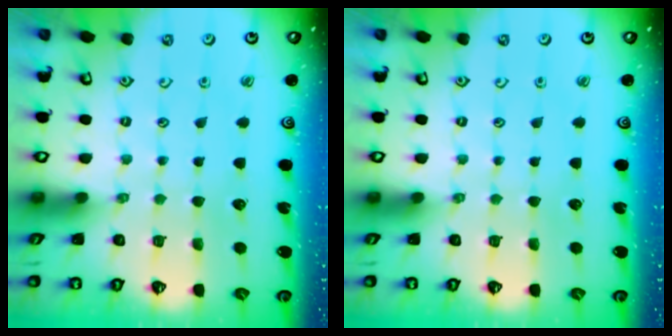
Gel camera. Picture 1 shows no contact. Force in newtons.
{"total": 0.0}